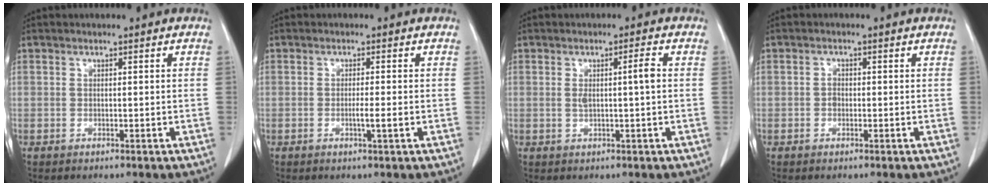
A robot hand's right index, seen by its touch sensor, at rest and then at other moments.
{"total": 2.1, "force": [-0.6, -0.2, 2.0], "torque": [-0.036, -0.003, -0.010]}
{"total": 3.1, "force": [0.3, -0.1, 3.1], "torque": [-0.056, 0.004, 0.008]}
{"total": 1.2, "force": [-0.3, 0.9, 0.7], "torque": [-0.010, 0.004, -0.005]}